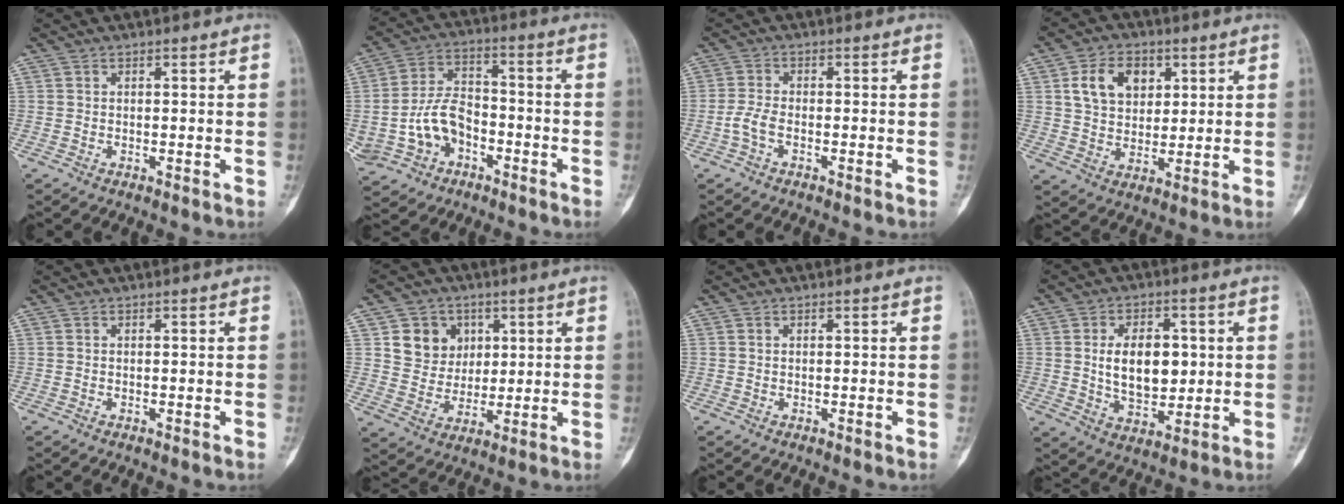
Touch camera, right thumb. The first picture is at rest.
{"total": 12.9, "force": [-3.8, 9.6, 7.9], "torque": [-0.136, 0.039, -0.062]}
{"total": 2.9, "force": [-1.2, 1.3, 2.3], "torque": [-0.055, 0.008, -0.029]}
{"total": 9.9, "force": [3.5, 7.0, 6.1], "torque": [-0.077, -0.008, 0.064]}
{"total": 0.0}
{"total": 9.2, "force": [3.3, 8.1, 2.8], "torque": [-0.009, -0.010, 0.062]}
{"total": 0.0}
{"total": 11.4, "force": [1.3, 7.1, 8.8], "torque": [-0.114, -0.010, 0.029]}